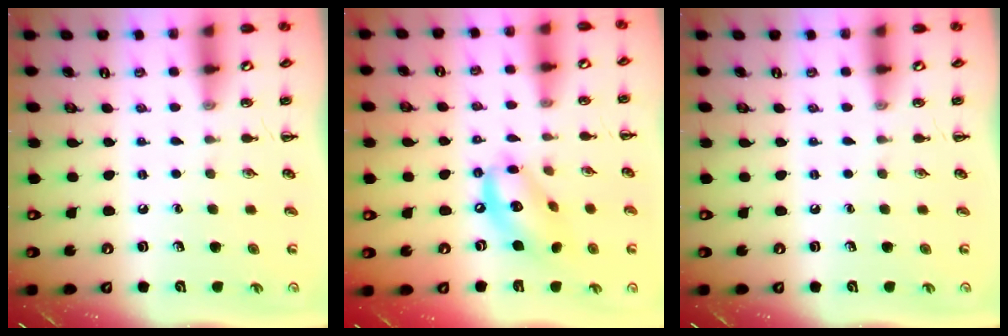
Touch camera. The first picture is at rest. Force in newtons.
{"total": 12.7, "press": 12.4, "slide": 2.4}
{"total": 0.0}